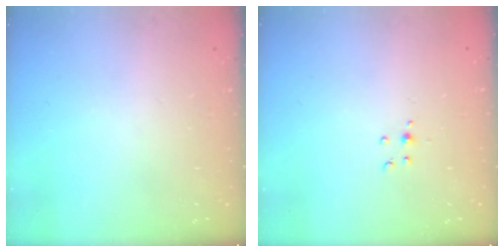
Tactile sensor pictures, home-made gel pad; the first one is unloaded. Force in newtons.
{"total": 3.6, "press": 3.5, "slide": 0.9}